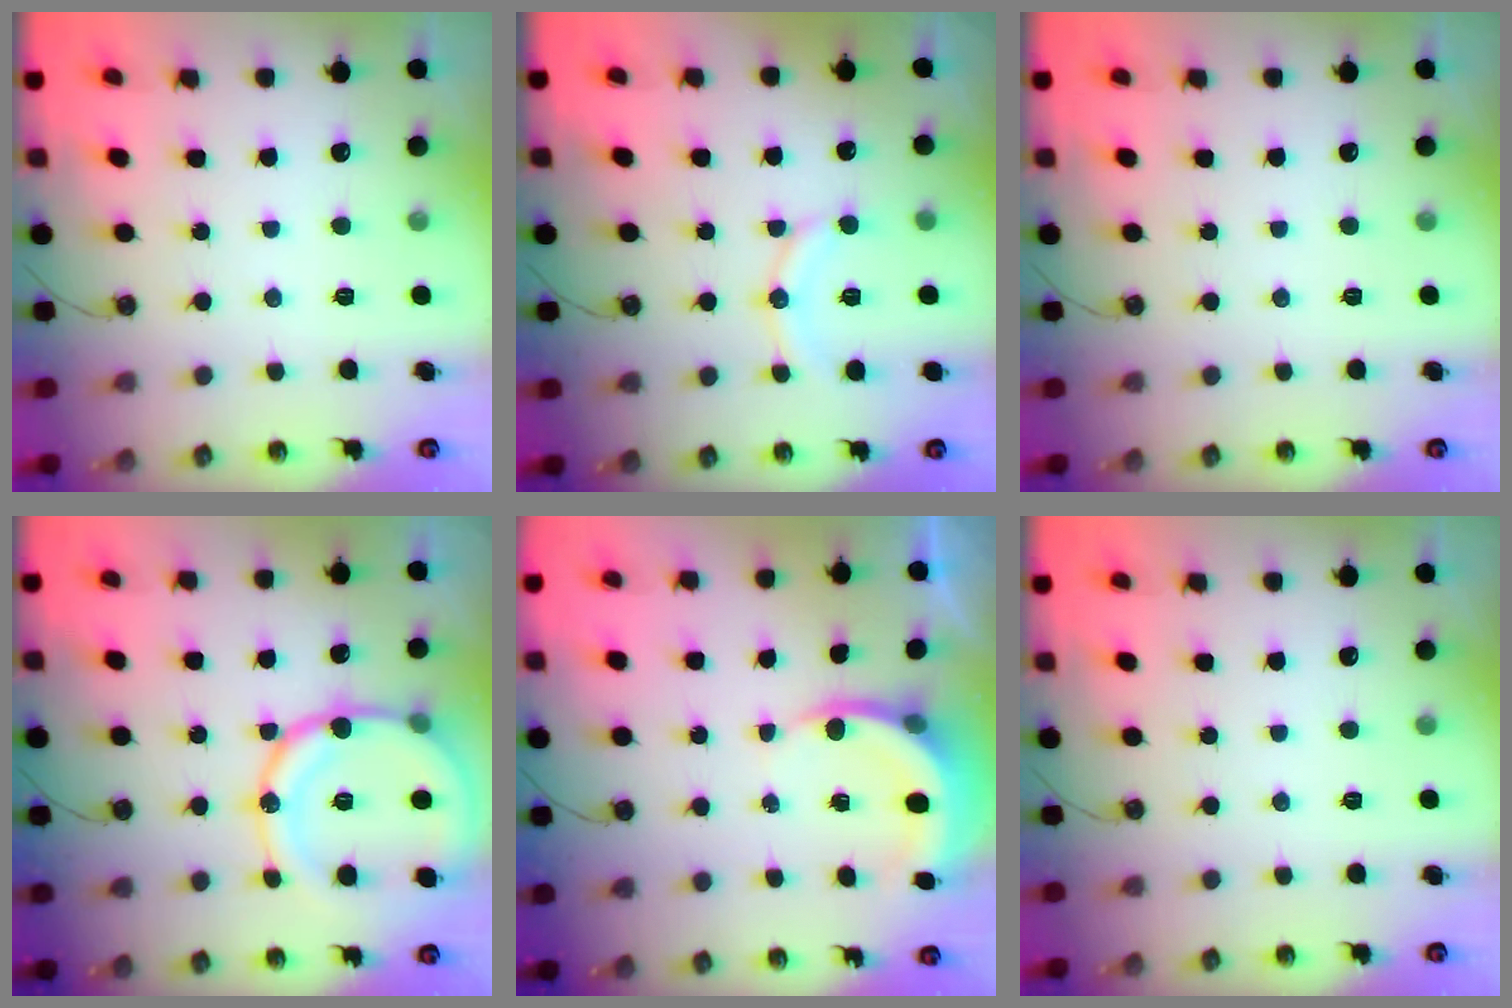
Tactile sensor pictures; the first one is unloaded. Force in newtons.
{"total": 10.0, "press": 9.7, "slide": 2.8}
{"total": 0.0}
{"total": 19.2, "press": 18.9, "slide": 3.4}
{"total": 5.1, "press": 5.0, "slide": 0.7}
{"total": 0.0}